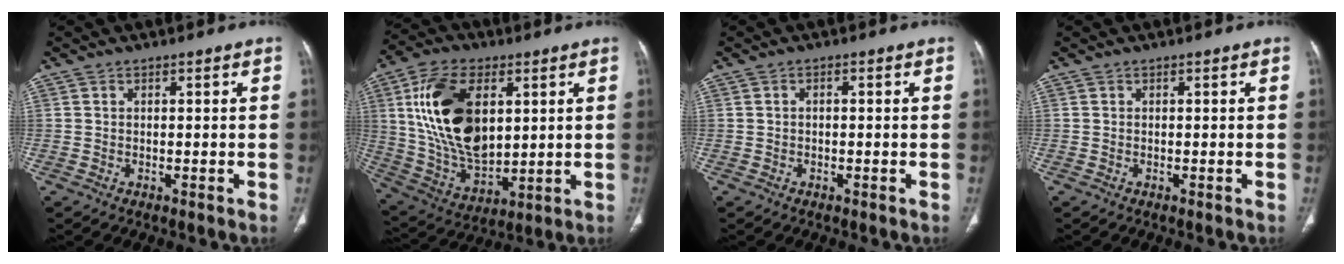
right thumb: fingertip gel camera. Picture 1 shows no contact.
{"total": 21.2, "force": [5.2, 12.0, 16.7], "torque": [-0.299, -0.018, 0.104]}
{"total": 0.5, "force": [-0.1, 0.3, 0.4], "torque": [-0.009, 0.001, -0.004]}
{"total": 0.0}